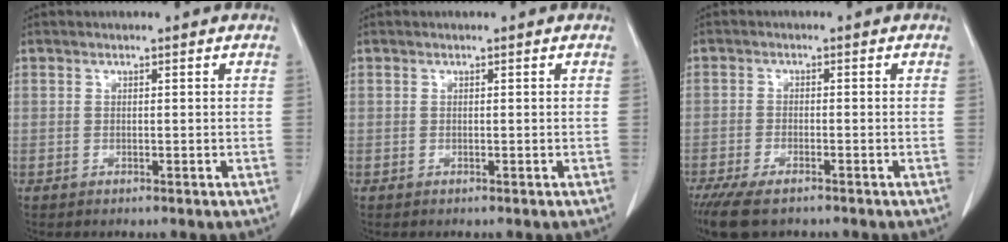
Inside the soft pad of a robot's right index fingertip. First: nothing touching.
{"total": 0.0}
{"total": 7.2, "force": [-5.4, 2.3, 4.2], "torque": [-0.069, -0.014, -0.088]}